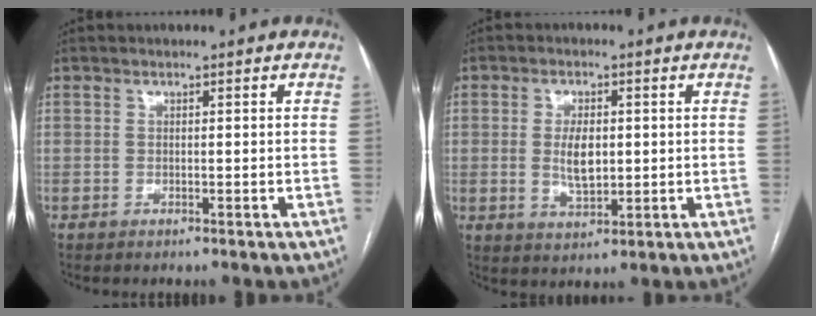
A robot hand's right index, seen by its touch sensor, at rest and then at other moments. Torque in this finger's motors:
{"motor_torque": [0.36, 0.26, -0.09, -0.04]}